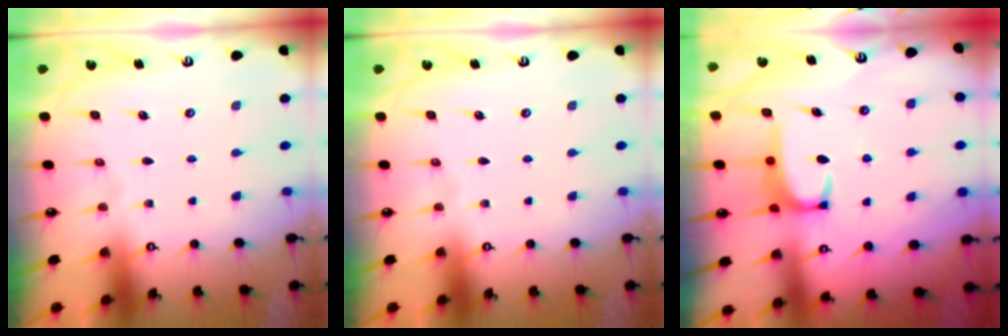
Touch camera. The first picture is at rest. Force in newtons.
{"total": 0.0}
{"total": 3.4, "press": 3.4, "slide": 0.3}